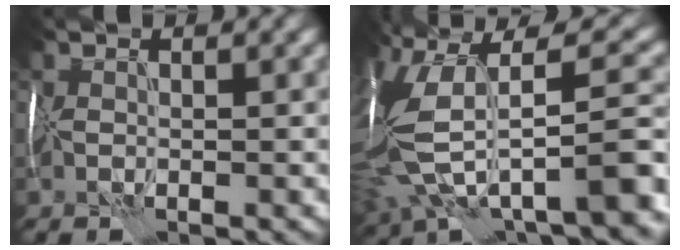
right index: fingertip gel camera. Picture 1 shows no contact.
{"total": 13.0, "force": [-1.3, 5.3, 11.8], "torque": [-0.243, 0.003, -0.006]}